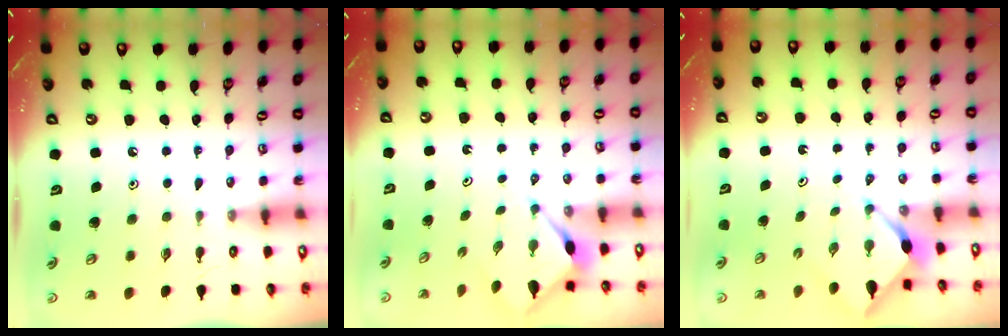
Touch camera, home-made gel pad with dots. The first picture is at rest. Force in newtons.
{"total": 2.8, "press": 2.8, "slide": 0.3}
{"total": 2.6, "press": 2.6, "slide": 0.3}